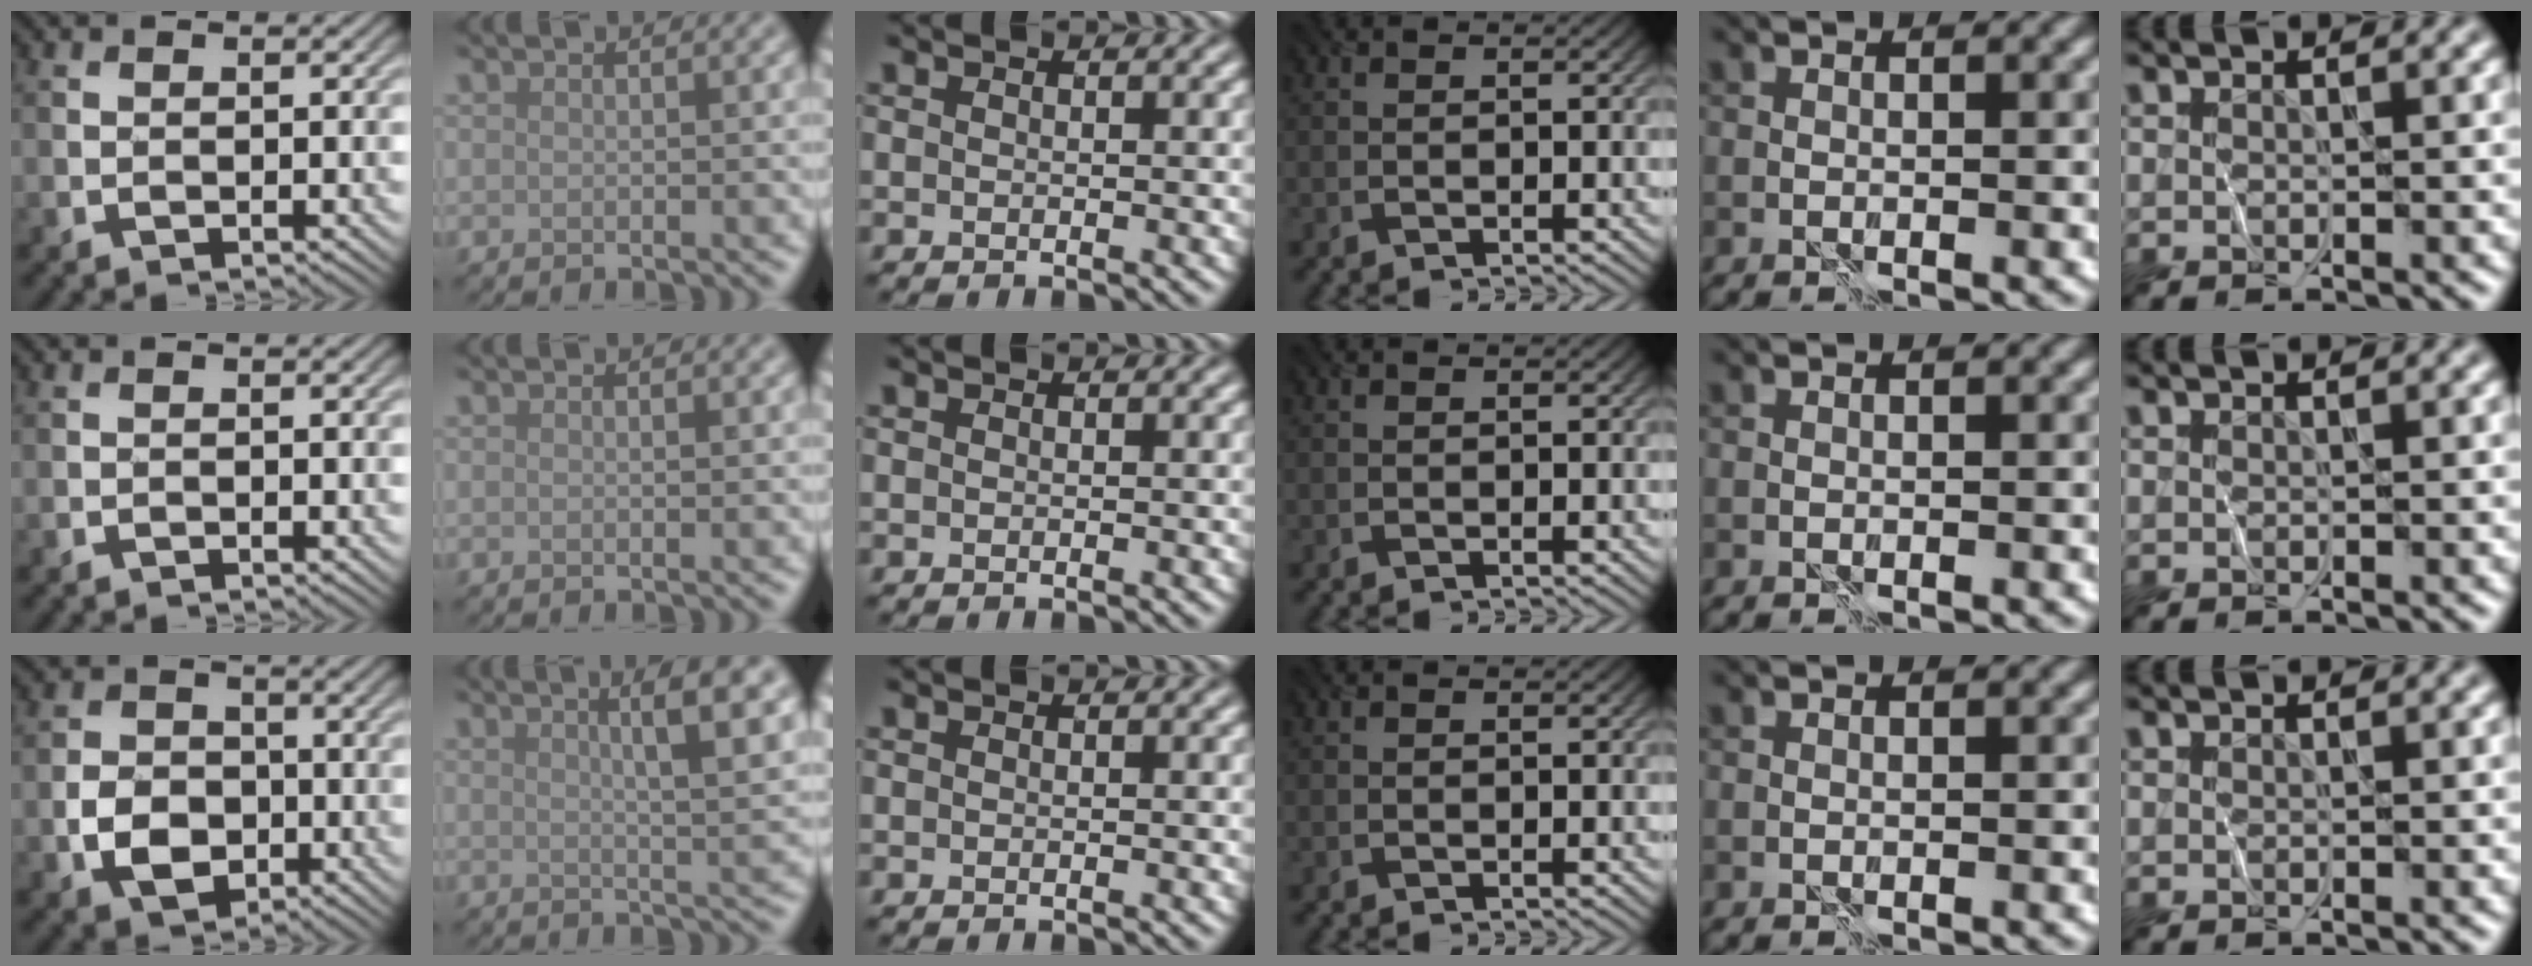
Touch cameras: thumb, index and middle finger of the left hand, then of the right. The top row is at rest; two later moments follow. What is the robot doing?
{"motion": "wrap", "object": "plastic wrap"}